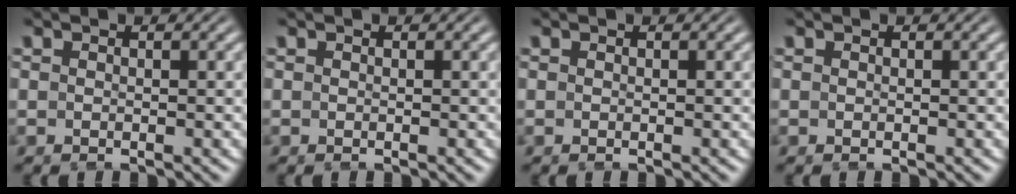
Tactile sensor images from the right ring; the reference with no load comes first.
{"total": 0.0}
{"total": 0.0}
{"total": 0.0}